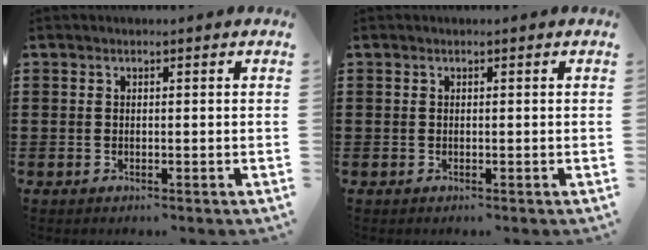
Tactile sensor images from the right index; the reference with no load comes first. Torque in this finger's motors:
{"motor_torque": [1.46, 0.67, 0.00, 0.00]}